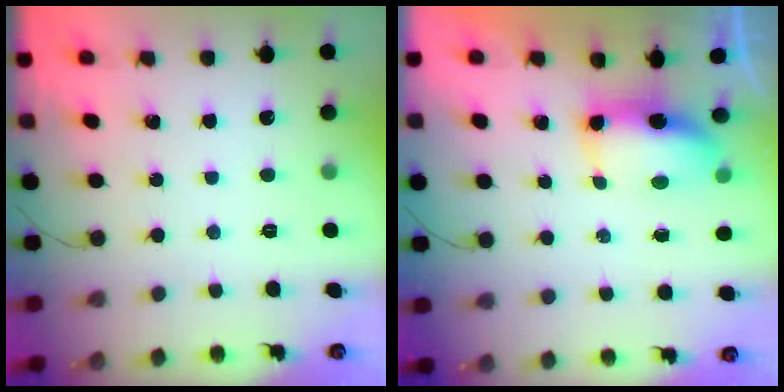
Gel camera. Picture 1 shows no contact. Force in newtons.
{"total": 7.1, "press": 7.0, "slide": 1.0}